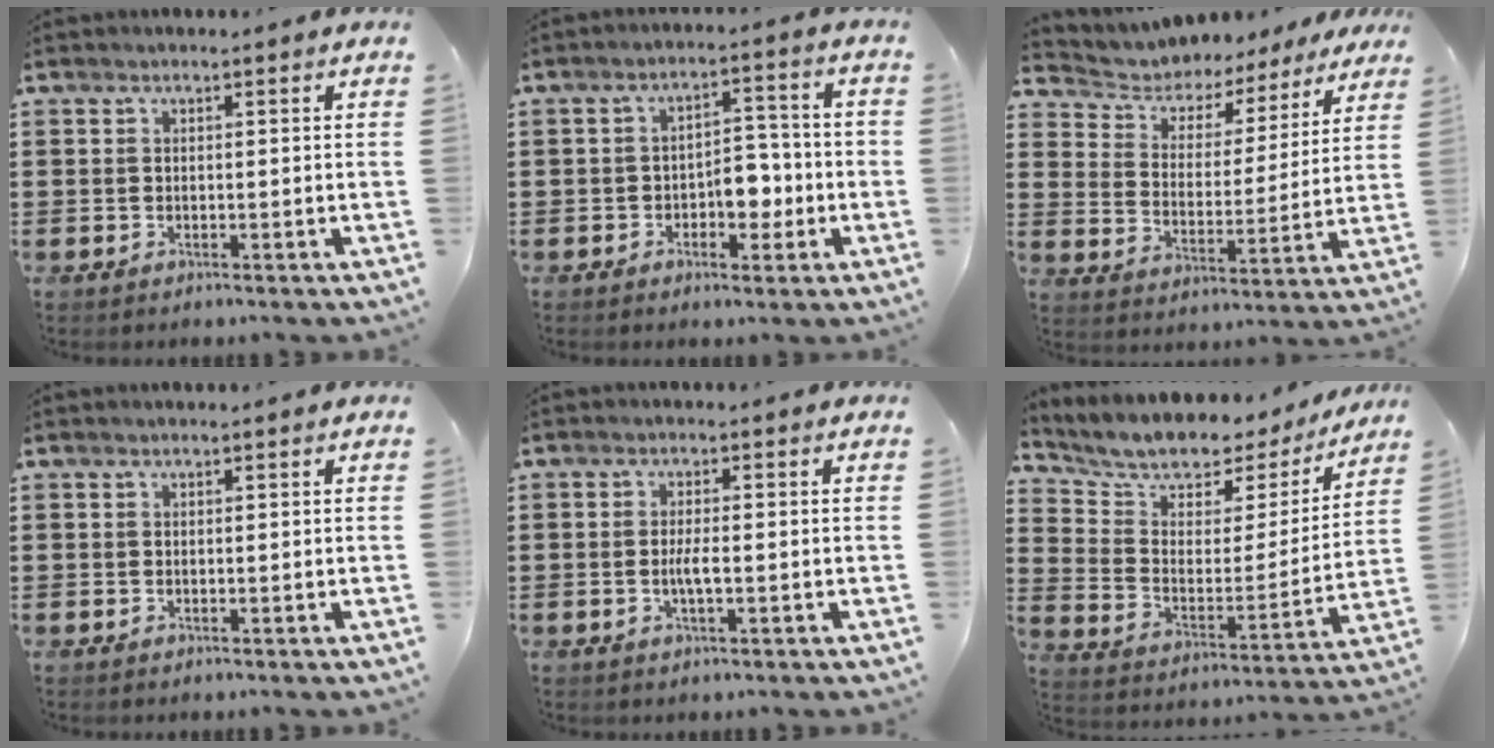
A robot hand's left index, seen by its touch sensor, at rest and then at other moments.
{"total": 5.7, "force": [-1.9, 3.5, 4.0], "torque": [-0.056, 0.004, -0.041]}
{"total": 4.3, "force": [4.0, 1.6, 0.4], "torque": [-0.037, -0.030, 0.063]}
{"total": 0.0}
{"total": 2.7, "force": [-0.6, 0.5, 2.6], "torque": [-0.053, -0.005, -0.013]}
{"total": 6.0, "force": [5.4, 2.5, 0.7], "torque": [-0.040, -0.052, 0.084]}